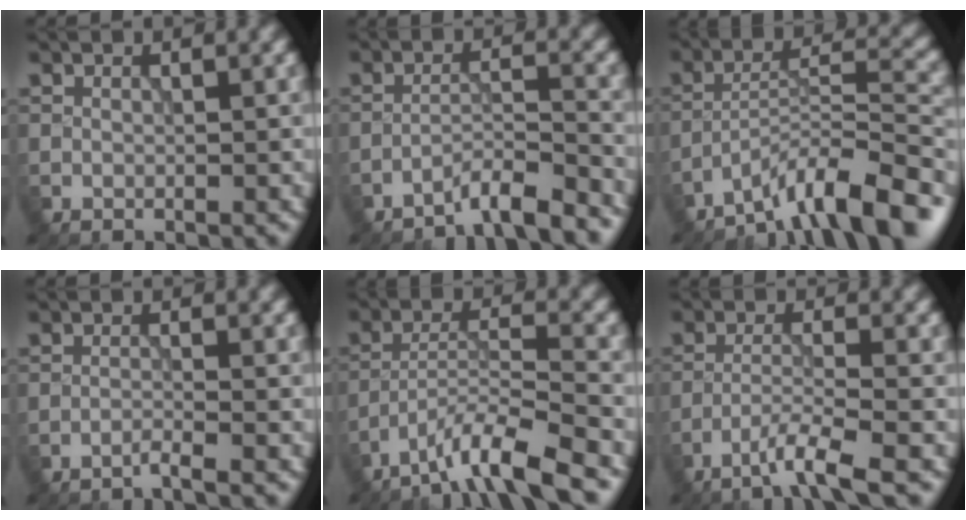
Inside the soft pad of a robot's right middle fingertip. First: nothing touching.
{"total": 4.4, "force": [-3.9, 0.4, 2.0], "torque": [-0.024, 0.009, -0.074]}
{"total": 9.2, "force": [-7.2, 1.7, 5.5], "torque": [-0.076, 0.014, -0.128]}
{"total": 1.3, "force": [-1.1, 0.0, 0.7], "torque": [-0.003, 0.003, -0.033]}
{"total": 6.8, "force": [-5.2, 0.7, 4.3], "torque": [-0.070, 0.002, -0.099]}
{"total": 3.9, "force": [-2.6, 0.1, 2.9], "torque": [-0.049, 0.003, -0.066]}